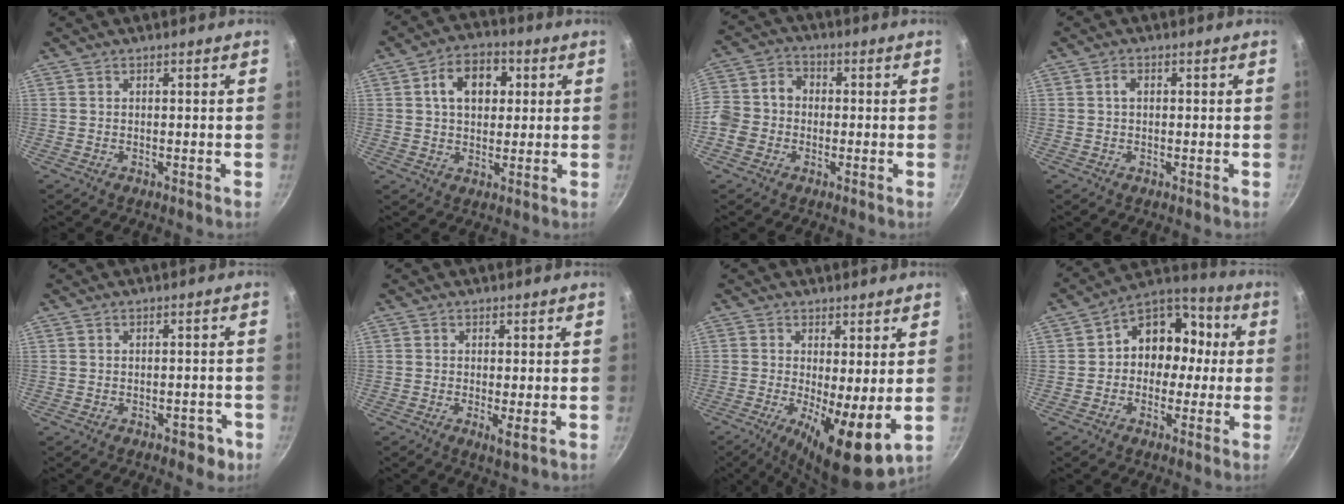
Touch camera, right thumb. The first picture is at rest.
{"total": 10.0, "force": [2.6, 7.0, 6.8], "torque": [-0.077, 0.009, 0.031]}
{"total": 9.5, "force": [-1.7, 8.0, 4.8], "torque": [-0.070, 0.030, -0.049]}
{"total": 1.7, "force": [0.2, 1.2, 1.2], "torque": [-0.018, 0.006, 0.002]}
{"total": 3.7, "force": [-1.7, 2.1, 2.5], "torque": [-0.010, 0.022, -0.008]}
{"total": 2.4, "force": [-0.2, 0.3, 2.3], "torque": [-0.043, -0.010, -0.004]}
{"total": 11.1, "force": [-0.6, 3.2, 10.6], "torque": [-0.167, -0.021, -0.006]}
{"total": 12.6, "force": [0.0, 10.5, 6.9], "torque": [-0.041, 0.043, -0.021]}